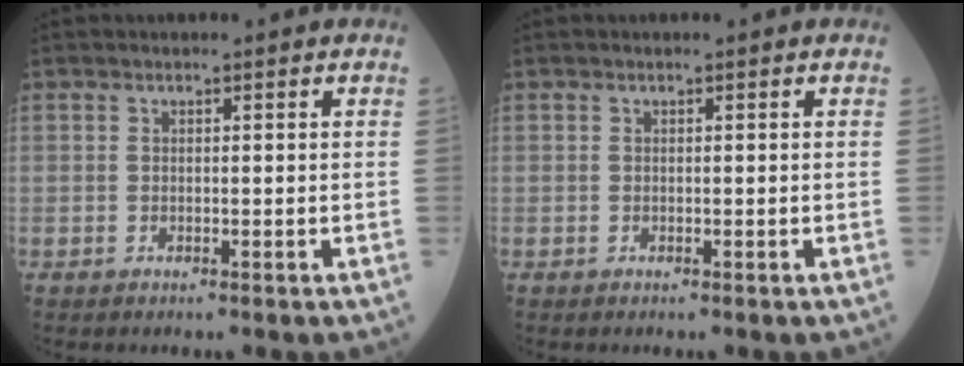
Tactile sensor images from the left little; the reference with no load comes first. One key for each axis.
{"total": 0.0}